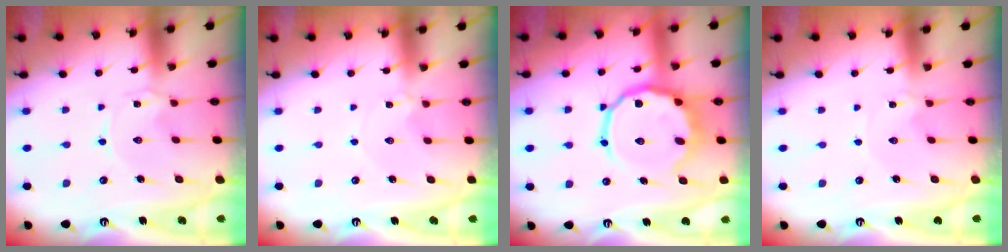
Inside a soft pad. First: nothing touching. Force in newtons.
{"total": 0.9, "press": 0.9, "slide": 0.2}
{"total": 14.4, "press": 14.2, "slide": 2.3}
{"total": 0.0}